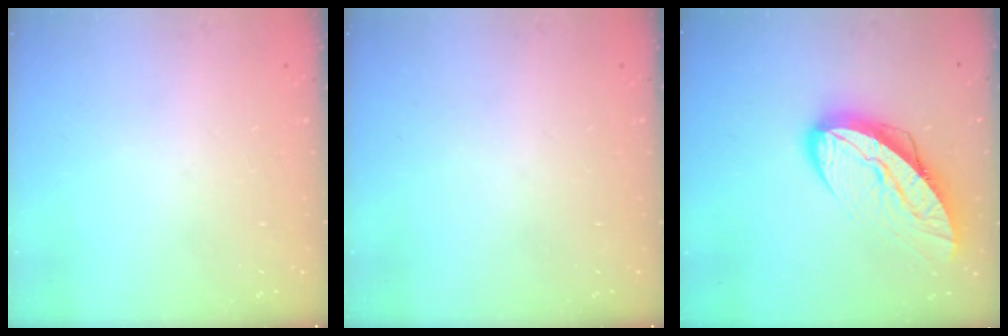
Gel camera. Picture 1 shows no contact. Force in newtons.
{"total": 0.0}
{"total": 14.8, "press": 14.8, "slide": 1.3}